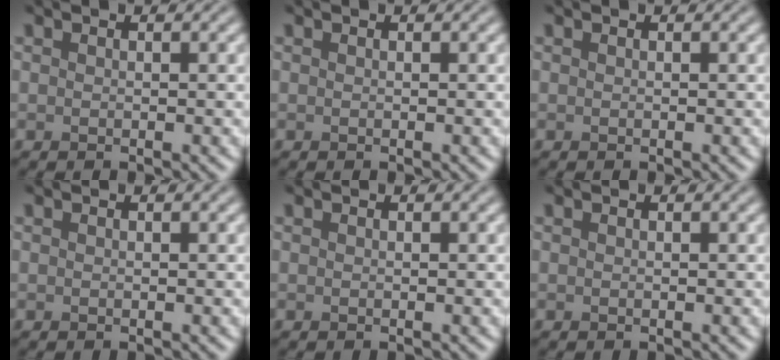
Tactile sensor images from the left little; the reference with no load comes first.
{"total": 0.0}
{"total": 0.0}
{"total": 0.0}
{"total": 0.0}
{"total": 0.0}